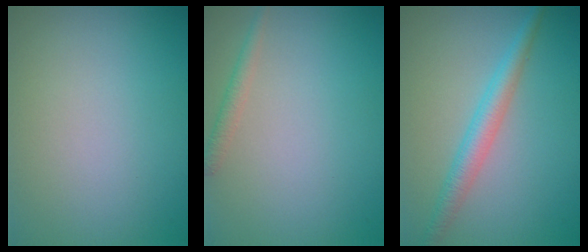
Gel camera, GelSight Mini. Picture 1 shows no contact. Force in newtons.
{"total": 1.3, "press": 1.3, "slide": 0.1}
{"total": 3.0, "press": 3.0, "slide": 0.0}